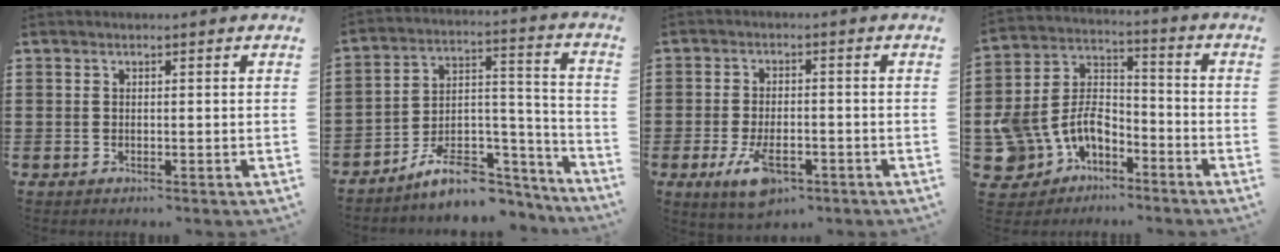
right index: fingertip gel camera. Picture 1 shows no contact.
{"total": 8.7, "force": [-7.1, 3.7, 3.6], "torque": [-0.052, 0.024, -0.126]}
{"total": 6.5, "force": [-2.9, 2.9, 5.0], "torque": [-0.112, -0.008, -0.055]}
{"total": 8.3, "force": [-4.4, 5.9, 3.9], "torque": [-0.129, -0.002, -0.093]}